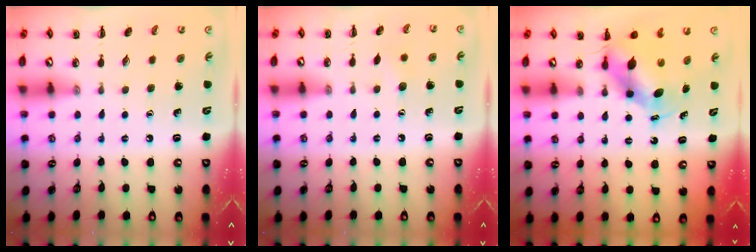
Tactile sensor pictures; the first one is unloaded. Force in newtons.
{"total": 4.0, "press": 3.9, "slide": 0.9}
{"total": 5.5, "press": 5.3, "slide": 1.6}